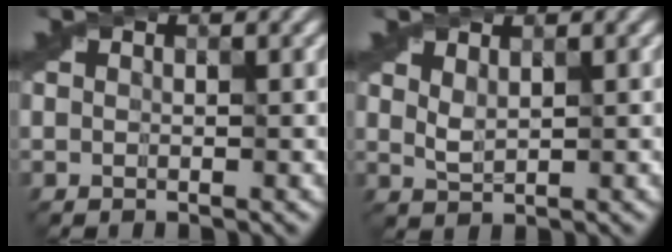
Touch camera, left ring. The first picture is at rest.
{"total": 1.2, "force": [0.9, 0.5, 0.7], "torque": [-0.016, 0.000, 0.023]}